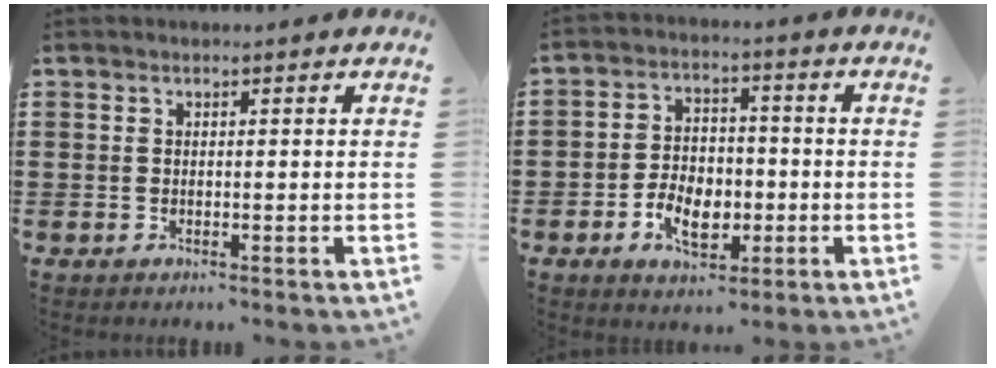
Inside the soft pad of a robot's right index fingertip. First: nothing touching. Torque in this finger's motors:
{"motor_torque": [2.14, 0.00, 0.57, 0.10]}